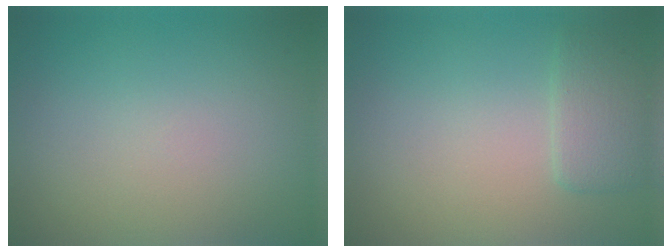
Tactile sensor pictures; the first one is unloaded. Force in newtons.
{"total": 2.0, "press": 2.0, "slide": 0.3}